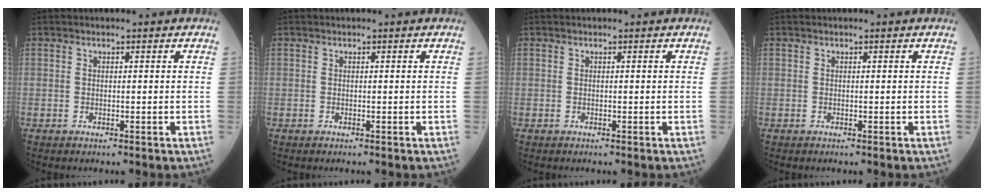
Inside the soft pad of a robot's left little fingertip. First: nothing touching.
{"total": 0.0}
{"total": 0.0}
{"total": 0.0}